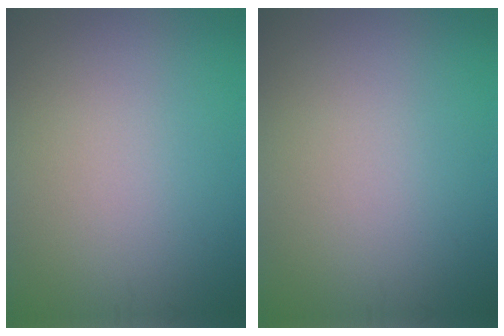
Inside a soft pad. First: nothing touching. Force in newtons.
{"total": 0.0}